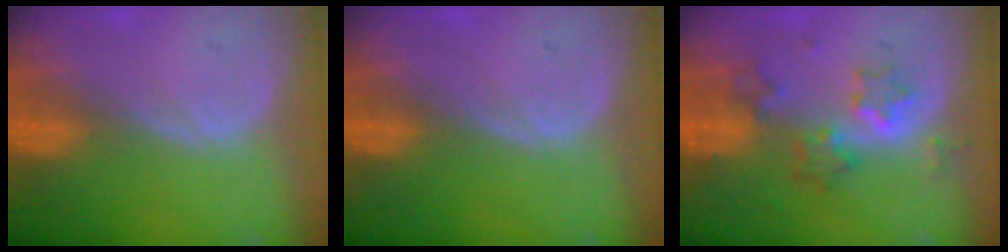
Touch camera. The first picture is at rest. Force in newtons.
{"total": 0.0}
{"total": 6.1, "press": 5.8, "slide": 1.8}